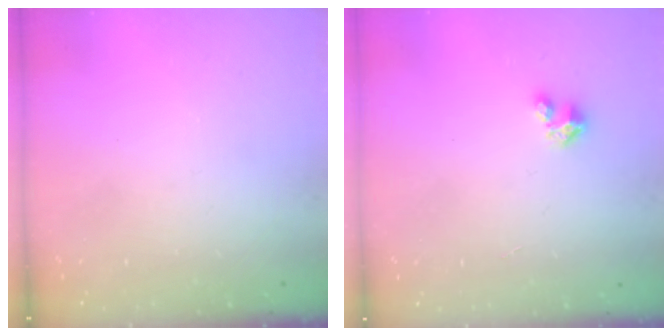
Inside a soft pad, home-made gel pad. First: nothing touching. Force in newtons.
{"total": 2.3, "press": 2.3, "slide": 0.3}